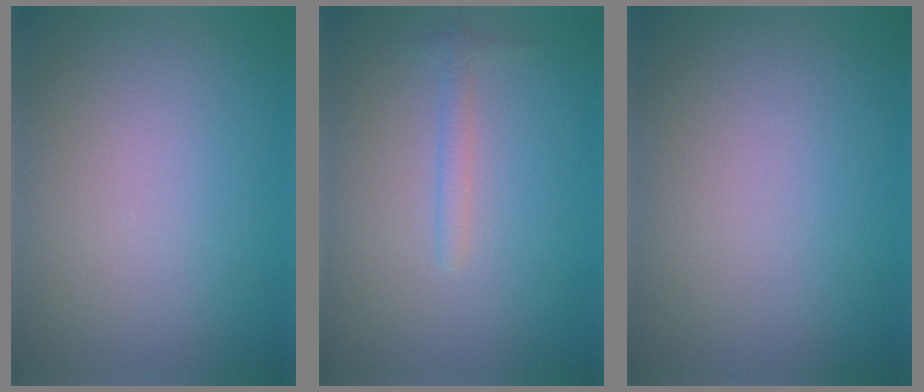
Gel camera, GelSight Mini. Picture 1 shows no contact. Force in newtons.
{"total": 1.1, "press": 1.1, "slide": 0.0}
{"total": 0.0}